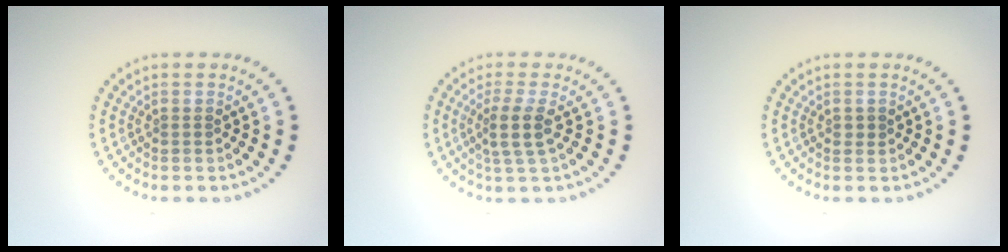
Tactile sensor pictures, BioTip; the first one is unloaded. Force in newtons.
{"total": 2.5, "press": 1.9, "slide": 1.6}
{"total": 0.7, "press": 0.6, "slide": 0.1}